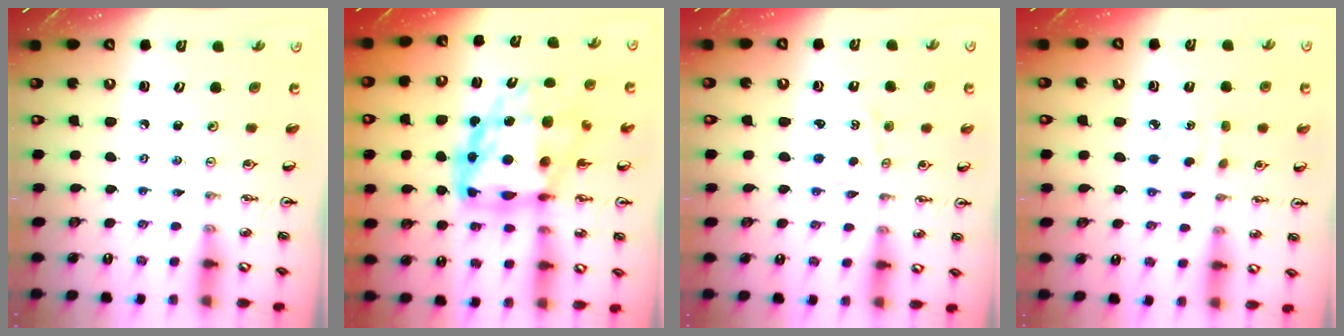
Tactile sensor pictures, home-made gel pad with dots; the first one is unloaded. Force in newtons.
{"total": 15.8, "press": 15.8, "slide": 1.4}
{"total": 2.1, "press": 2.1, "slide": 0.2}
{"total": 3.8, "press": 3.7, "slide": 0.8}